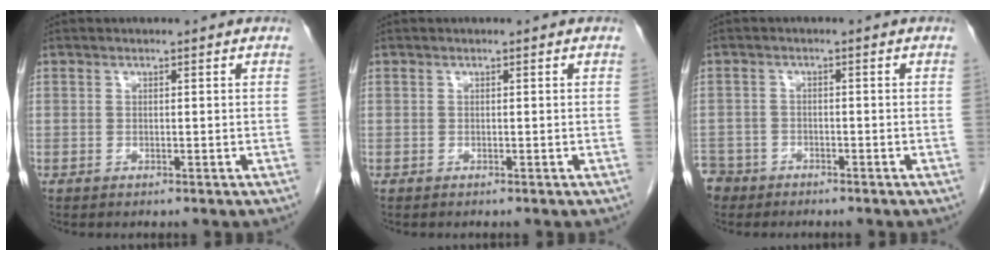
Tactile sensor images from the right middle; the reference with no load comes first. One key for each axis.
{"total": 0.0}
{"total": 4.5, "fx": -3.6, "fy": 2.7, "fz": -0.3, "tx": 0.004, "ty": 0.002, "tz": -0.071}